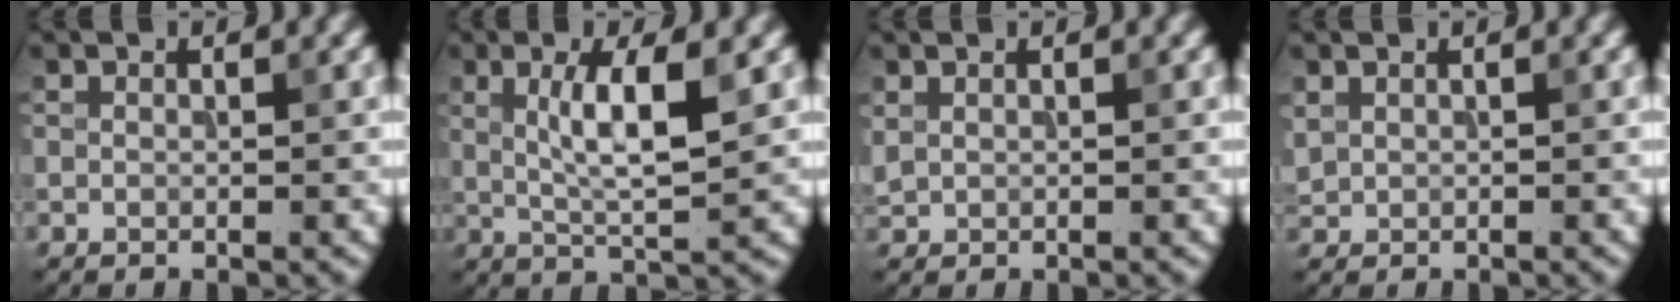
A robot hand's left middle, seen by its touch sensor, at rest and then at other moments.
{"total": 5.2, "force": [1.2, 1.1, 4.9], "torque": [-0.091, 0.000, 0.023]}
{"total": 0.6, "force": [0.5, 0.3, 0.3], "torque": [-0.008, 0.001, 0.013]}
{"total": 1.1, "force": [0.5, 0.9, 0.0], "torque": [0.001, -0.001, 0.012]}